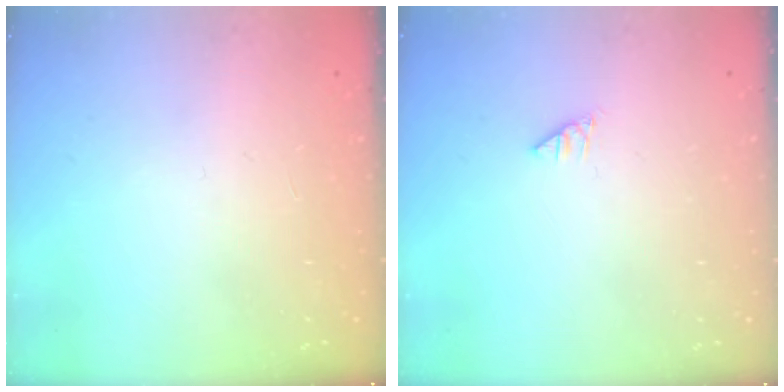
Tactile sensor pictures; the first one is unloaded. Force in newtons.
{"total": 0.0}